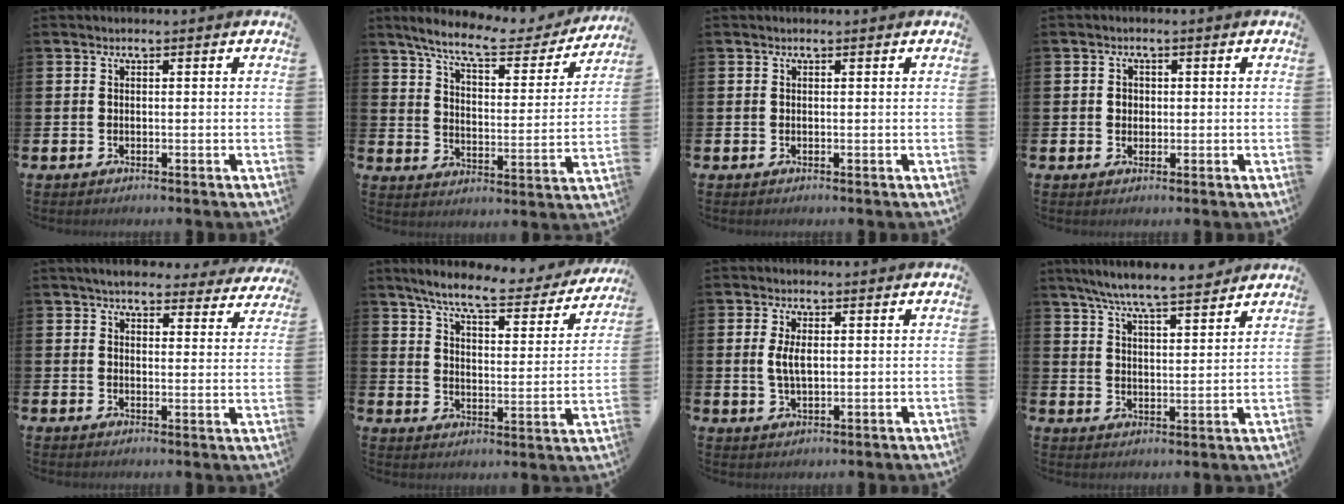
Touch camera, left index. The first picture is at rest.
{"total": 9.2, "force": [8.0, 1.7, 4.0], "torque": [-0.098, -0.051, 0.133]}
{"total": 0.0}
{"total": 1.6, "force": [0.5, 1.4, 0.5], "torque": [0.006, 0.002, 0.003]}
{"total": 4.6, "force": [4.3, 1.4, 1.0], "torque": [-0.023, -0.025, 0.074]}
{"total": 7.7, "force": [6.9, 1.0, 3.4], "torque": [-0.090, -0.044, 0.113]}
{"total": 3.4, "force": [0.7, 1.5, 2.9], "torque": [-0.049, 0.002, 0.009]}
{"total": 7.4, "force": [6.9, 0.3, 2.4], "torque": [-0.065, -0.036, 0.123]}